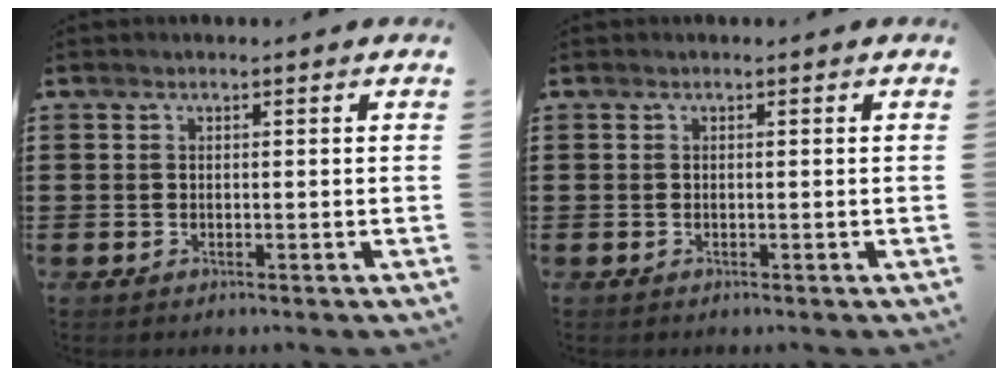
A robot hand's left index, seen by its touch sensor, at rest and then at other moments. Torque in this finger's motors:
{"motor_torque": [-0.01, 0.01, 0.00, 0.00]}